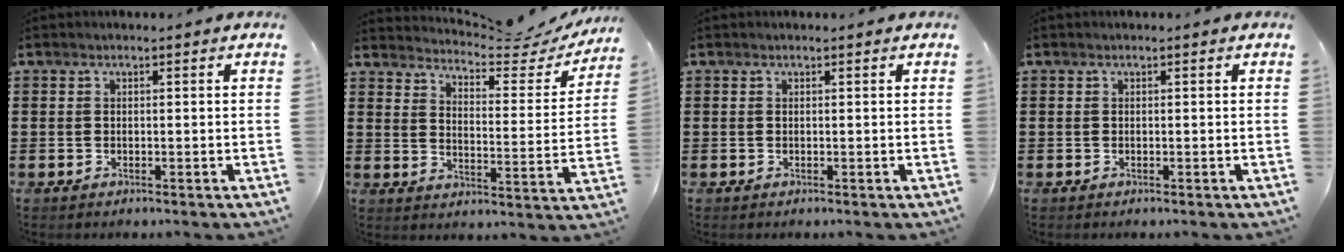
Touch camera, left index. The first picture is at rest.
{"total": 4.6, "force": [4.4, 0.2, 1.3], "torque": [-0.042, -0.037, 0.067]}
{"total": 0.0}
{"total": 0.0}